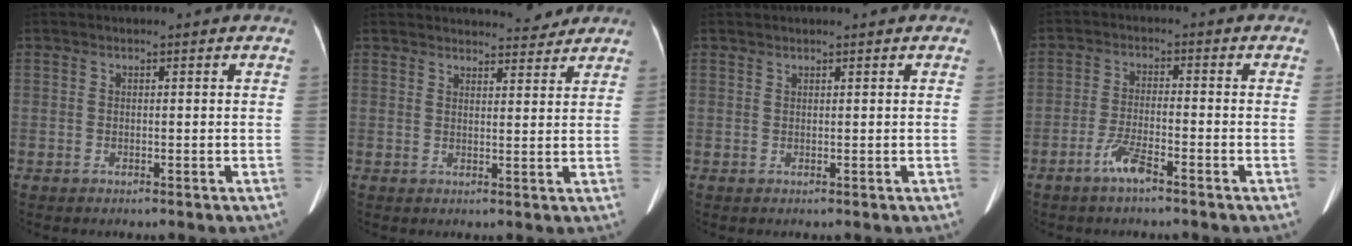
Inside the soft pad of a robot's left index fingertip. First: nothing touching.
{"total": 6.5, "force": [6.2, 1.3, 1.3], "torque": [-0.009, -0.003, 0.069]}
{"total": 0.6, "force": [0.6, 0.1, 0.1], "torque": [-0.007, 0.009, 0.013]}
{"total": 4.4, "force": [-3.1, 0.3, 3.2], "torque": [-0.069, -0.007, -0.060]}